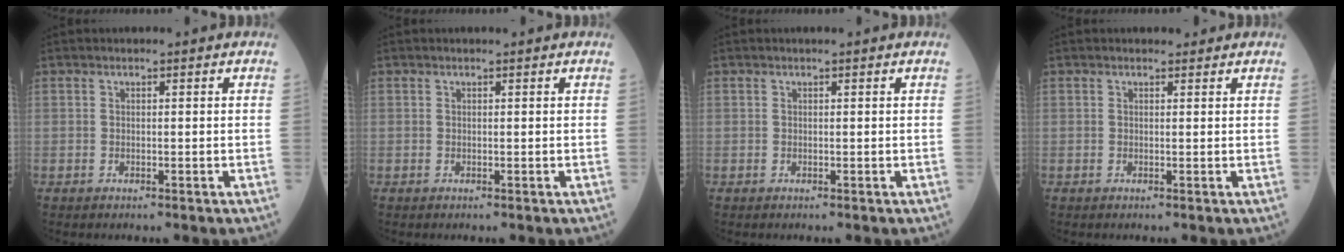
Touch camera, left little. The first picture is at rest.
{"total": 0.0}
{"total": 0.0}
{"total": 1.3, "force": [1.1, 0.6, 0.4], "torque": [-0.007, 0.004, 0.012]}